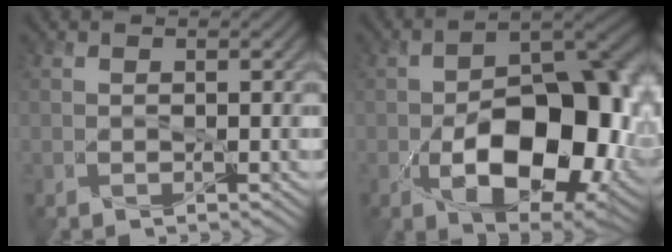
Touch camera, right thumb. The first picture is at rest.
{"total": 14.5, "force": [-4.0, 7.4, 11.8], "torque": [-0.147, -0.023, -0.051]}